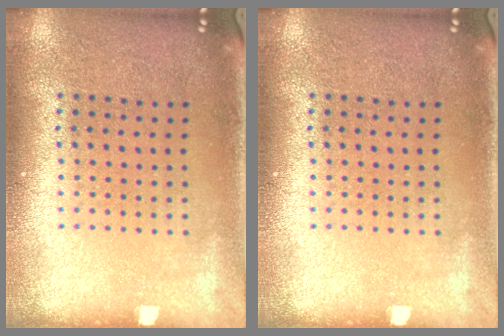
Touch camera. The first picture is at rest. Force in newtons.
{"total": 0.0}